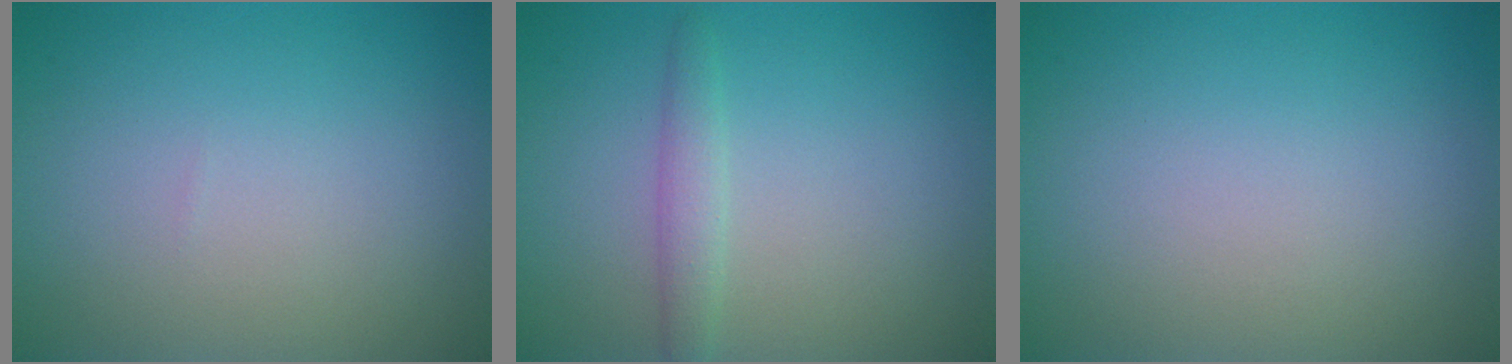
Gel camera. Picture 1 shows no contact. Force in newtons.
{"total": 1.6, "press": 1.6, "slide": 0.0}
{"total": 0.0}